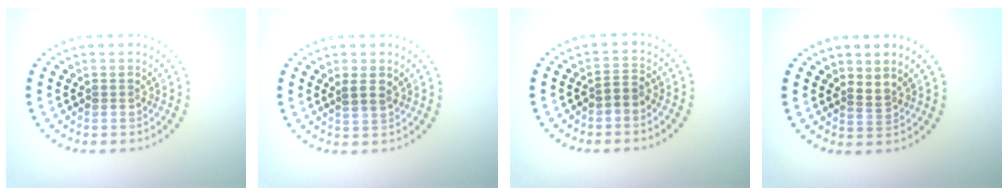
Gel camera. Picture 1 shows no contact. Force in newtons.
{"total": 1.4, "press": 1.1, "slide": 0.8}
{"total": 1.5, "press": 1.2, "slide": 0.9}
{"total": 1.2, "press": 0.7, "slide": 1.0}